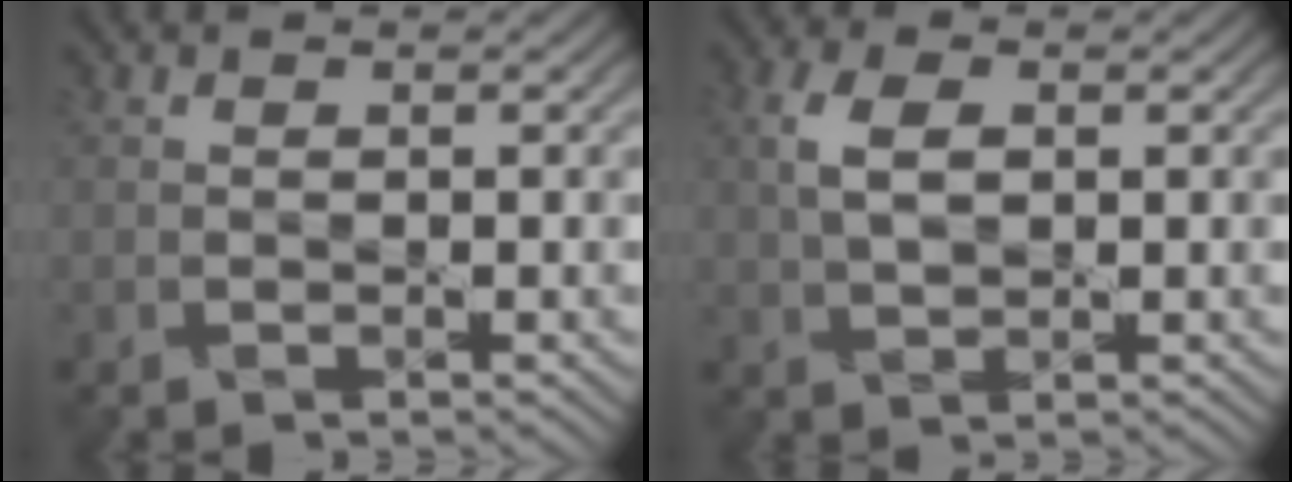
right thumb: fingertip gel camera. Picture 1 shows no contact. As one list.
[{"total": 3.7, "force": [1.1, 2.0, 3.0], "torque": [-0.075, 0.006, 0.018]}]